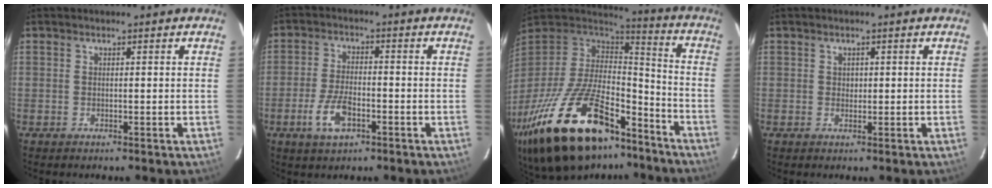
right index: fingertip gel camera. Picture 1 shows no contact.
{"total": 7.3, "force": [-3.3, 3.3, 5.7], "torque": [-0.127, -0.005, -0.060]}
{"total": 33.2, "force": [-21.2, 14.5, 21.0], "torque": [-0.413, -0.030, -0.329]}
{"total": 1.0, "force": [0.1, 1.0, 0.2], "torque": [0.001, 0.002, 0.002]}